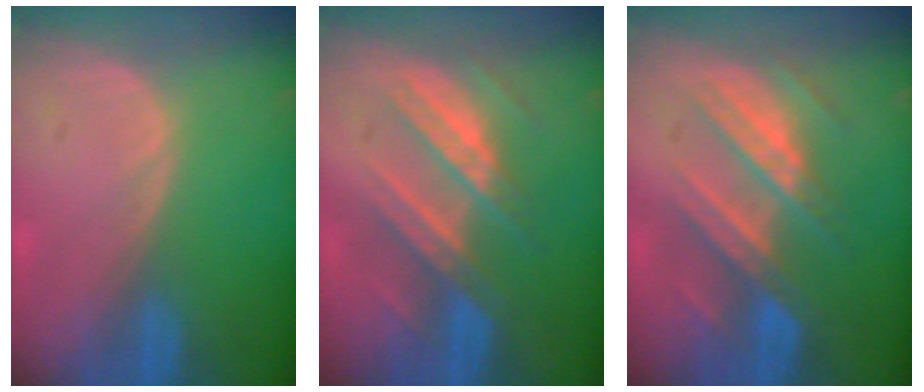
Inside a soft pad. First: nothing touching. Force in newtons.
{"total": 7.4, "press": 7.4, "slide": 0.4}
{"total": 8.1, "press": 8.0, "slide": 1.3}